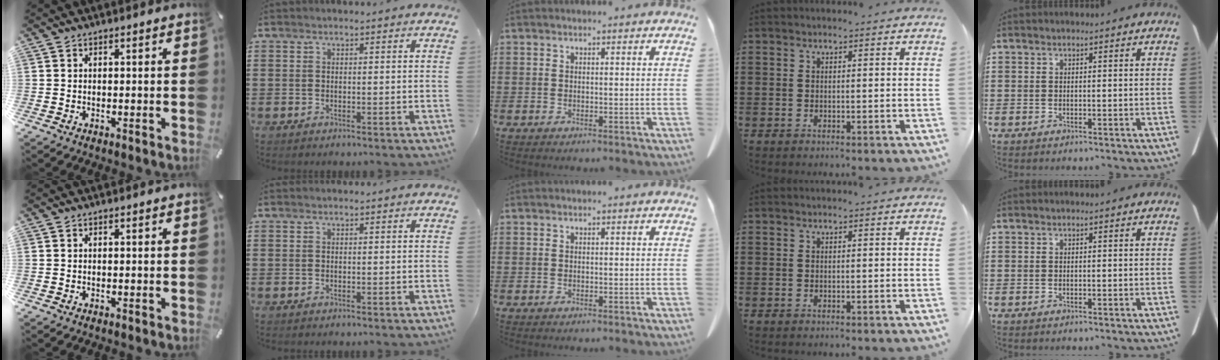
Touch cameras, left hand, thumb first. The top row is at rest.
{}